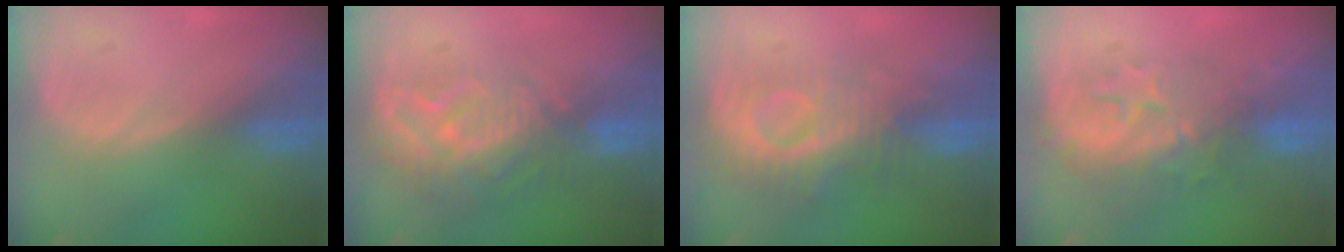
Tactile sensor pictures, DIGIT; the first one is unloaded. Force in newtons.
{"total": 9.5, "press": 8.2, "slide": 4.7}
{"total": 8.8, "press": 8.3, "slide": 2.8}
{"total": 8.0, "press": 7.8, "slide": 1.7}